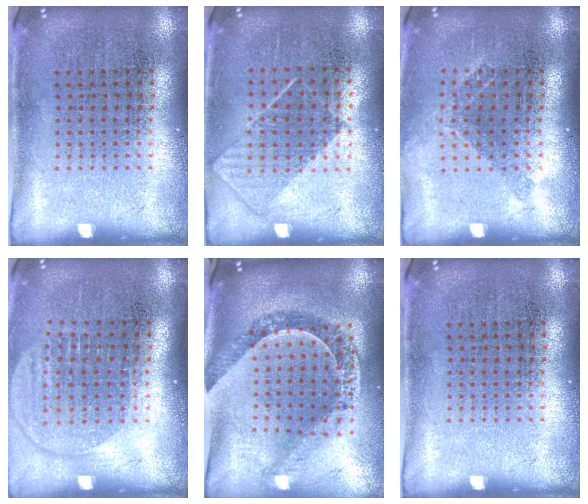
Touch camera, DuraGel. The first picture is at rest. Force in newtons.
{"total": 0.8, "press": 0.7, "slide": 0.4}
{"total": 1.0, "press": 0.9, "slide": 0.5}
{"total": 1.5, "press": 1.3, "slide": 0.8}
{"total": 1.2, "press": 1.2, "slide": 0.4}
{"total": 0.0}